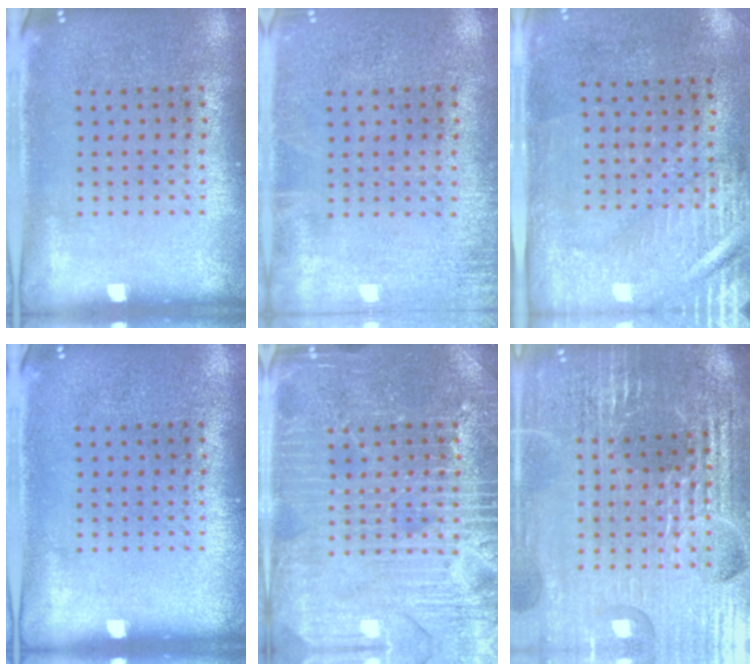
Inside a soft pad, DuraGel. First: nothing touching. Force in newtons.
{"total": 1.4, "press": 1.4, "slide": 0.2}
{"total": 2.9, "press": 2.5, "slide": 1.5}
{"total": 0.0}
{"total": 4.0, "press": 4.0, "slide": 0.7}
{"total": 5.4, "press": 4.9, "slide": 2.1}